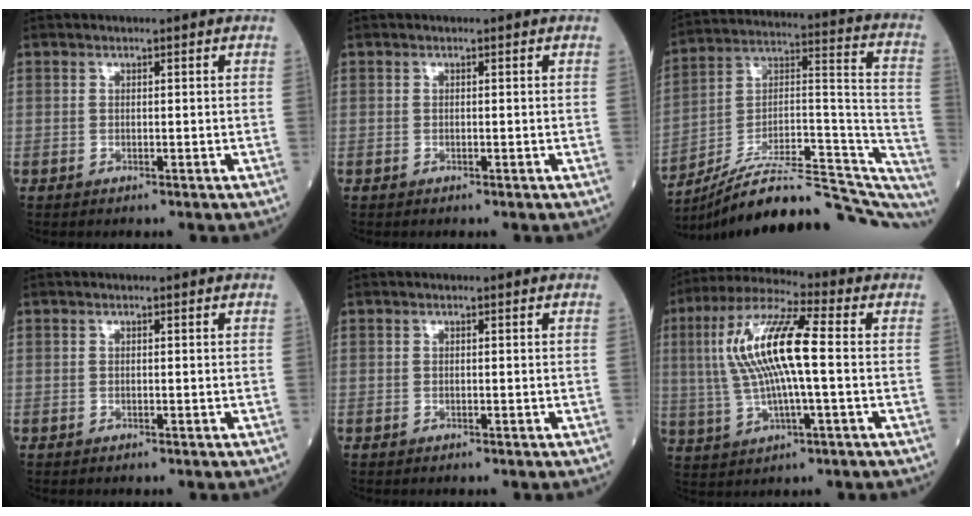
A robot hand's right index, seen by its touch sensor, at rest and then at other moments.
{"total": 0.0}
{"total": 33.4, "force": [-29.0, 5.2, 15.9], "torque": [-0.186, 0.010, -0.415]}
{"total": 0.0}
{"total": 0.0}
{"total": 15.0, "force": [0.9, 3.0, 14.6], "torque": [-0.309, 0.020, 0.017]}